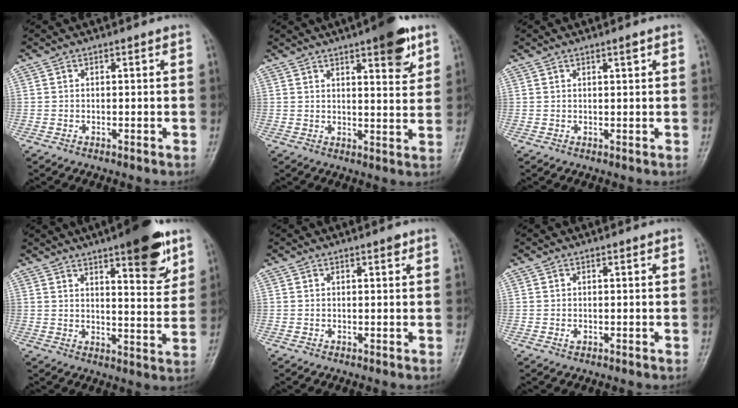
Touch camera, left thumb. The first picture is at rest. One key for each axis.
{"total": 9.1, "fx": 5.1, "fy": 2.6, "fz": 7.0, "tx": -0.078, "ty": -0.025, "tz": 0.066}
{"total": 1.2, "fx": 0.7, "fy": 0.2, "fz": 0.9, "tx": -0.014, "ty": -0.003, "tz": 0.012}
{"total": 13.1, "fx": 7.8, "fy": 3.7, "fz": 9.8, "tx": -0.107, "ty": -0.041, "tz": 0.106}
{"total": 1.1, "fx": 0.7, "fy": 0.4, "fz": 0.7, "tx": -0.007, "ty": -0.002, "tz": 0.008}
{"total": 1.0, "fx": 0.1, "fy": 0.6, "fz": 0.8, "tx": -0.010, "ty": -0.001, "tz": 0.003}